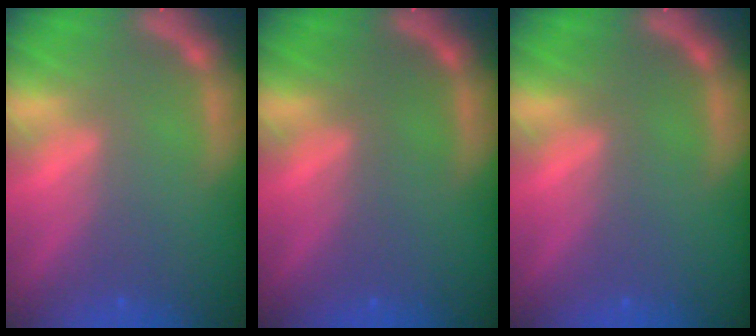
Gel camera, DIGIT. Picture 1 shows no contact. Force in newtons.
{"total": 0.0}
{"total": 0.0}